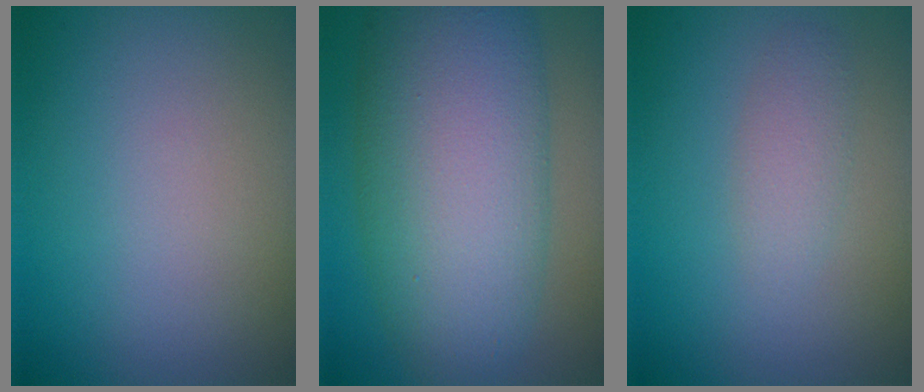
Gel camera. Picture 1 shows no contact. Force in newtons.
{"total": 12.1, "press": 12.1, "slide": 0.1}
{"total": 1.6, "press": 1.6, "slide": 0.1}